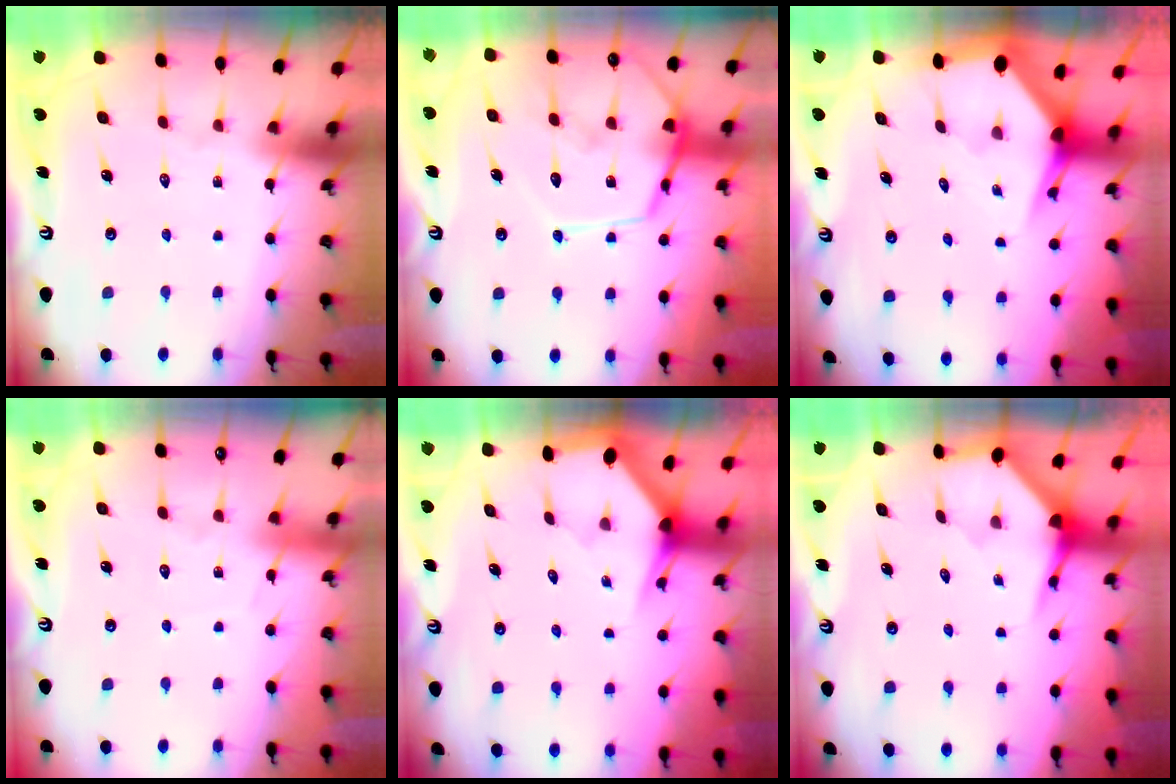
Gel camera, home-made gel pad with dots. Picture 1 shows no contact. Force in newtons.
{"total": 14.1, "press": 14.1, "slide": 1.3}
{"total": 3.9, "press": 3.9, "slide": 0.4}
{"total": 3.9, "press": 3.9, "slide": 0.5}
{"total": 3.0, "press": 3.0, "slide": 0.1}
{"total": 3.8, "press": 3.8, "slide": 0.1}